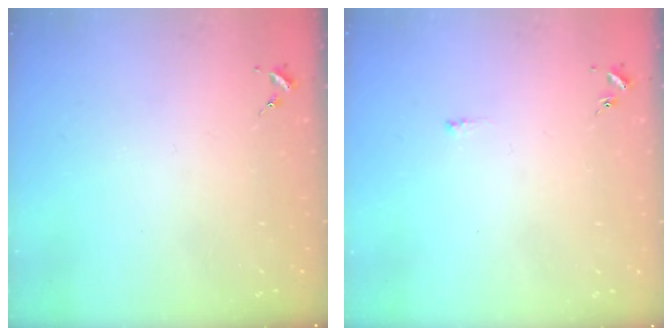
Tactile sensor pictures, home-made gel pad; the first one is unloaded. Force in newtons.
{"total": 3.2, "press": 3.2, "slide": 0.4}